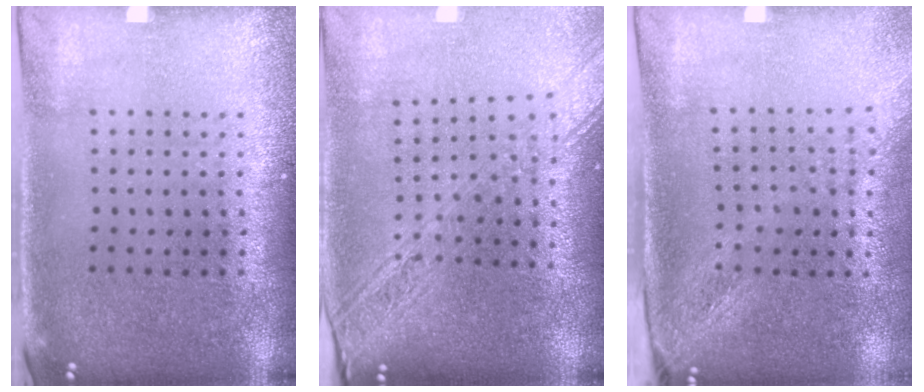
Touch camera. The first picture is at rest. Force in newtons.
{"total": 2.3, "press": 1.9, "slide": 1.3}
{"total": 2.1, "press": 1.7, "slide": 1.3}